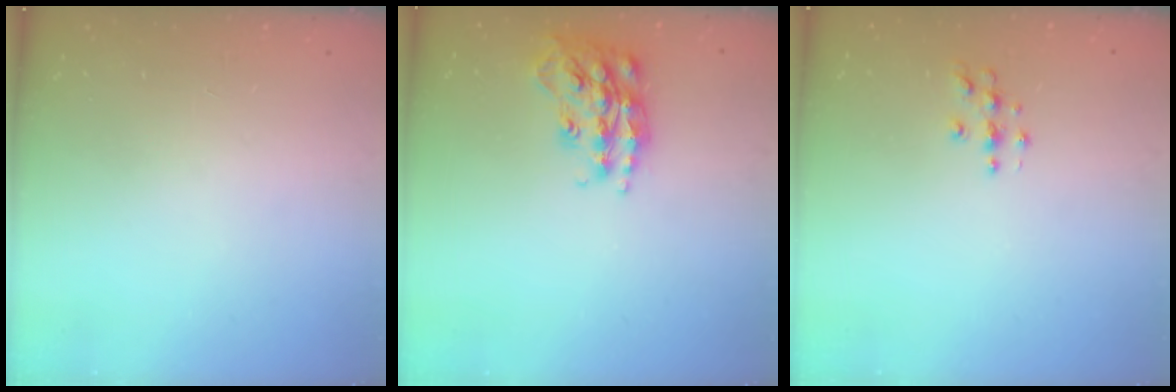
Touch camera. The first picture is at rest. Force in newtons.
{"total": 18.2, "press": 18.2, "slide": 1.2}
{"total": 4.1, "press": 4.1, "slide": 0.5}